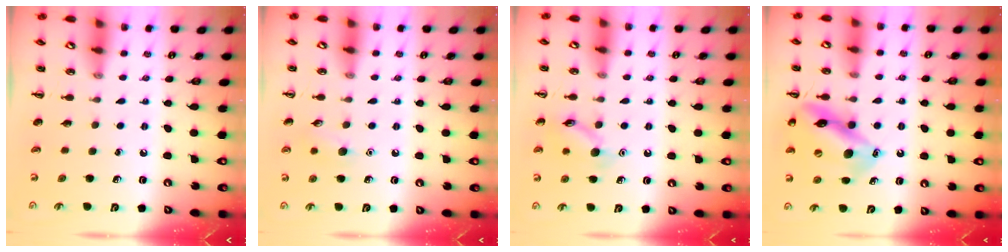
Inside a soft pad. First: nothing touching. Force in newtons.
{"total": 7.1, "press": 6.9, "slide": 1.8}
{"total": 10.4, "press": 10.4, "slide": 0.7}
{"total": 15.8, "press": 15.7, "slide": 2.1}